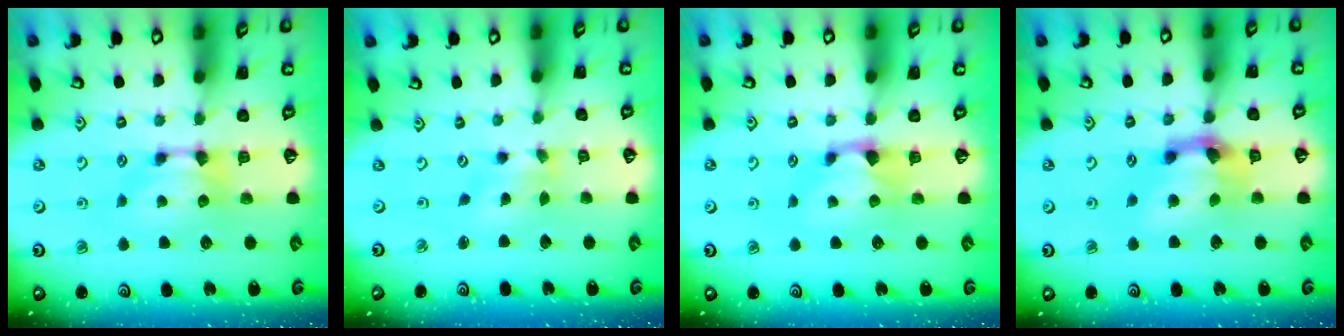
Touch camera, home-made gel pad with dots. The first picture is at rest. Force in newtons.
{"total": 1.5, "press": 1.0, "slide": 1.1}
{"total": 0.8, "press": 0.1, "slide": 0.8}
{"total": 4.7, "press": 4.1, "slide": 2.4}